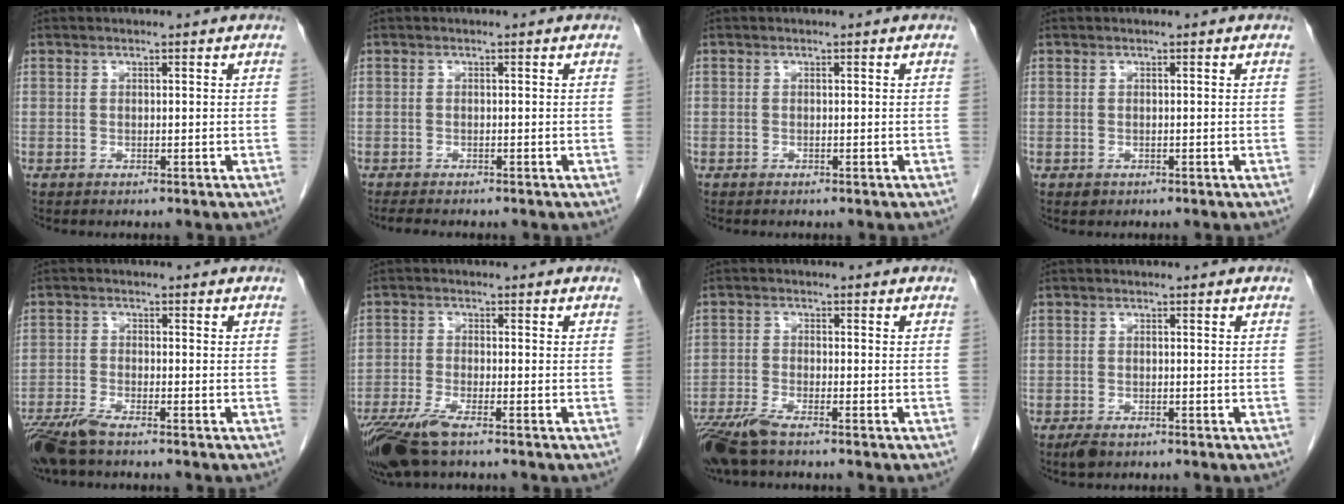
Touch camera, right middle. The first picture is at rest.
{"total": 2.8, "force": [-2.4, 0.6, 1.4], "torque": [-0.024, -0.009, -0.032]}
{"total": 0.0}
{"total": 0.5, "force": [-0.3, 0.4, 0.2], "torque": [-0.004, 0.002, -0.002]}
{"total": 5.6, "force": [-4.4, 0.6, 3.3], "torque": [-0.067, -0.016, -0.086]}
{"total": 7.9, "force": [-5.5, 1.4, 5.5], "torque": [-0.108, -0.018, -0.103]}
{"total": 6.2, "force": [-4.8, 0.8, 3.9], "torque": [-0.079, -0.017, -0.092]}
{"total": 2.0, "force": [-1.3, 0.9, 1.2], "torque": [-0.025, -0.003, -0.018]}